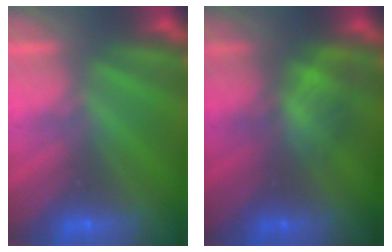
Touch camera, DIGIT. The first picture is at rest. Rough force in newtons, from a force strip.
{"total": 2.3}